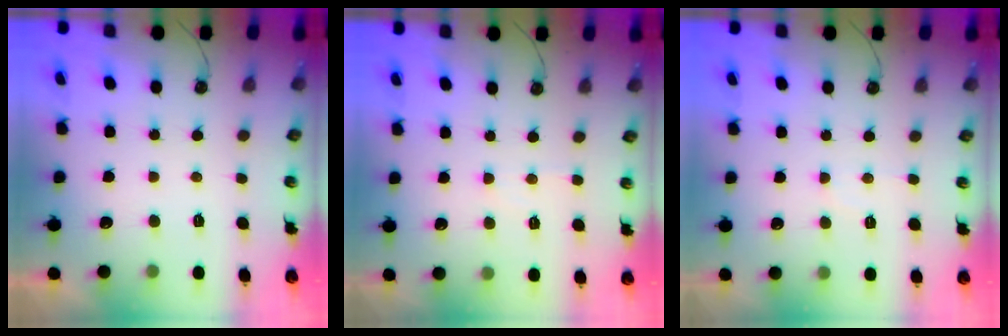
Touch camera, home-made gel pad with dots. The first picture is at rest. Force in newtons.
{"total": 4.7, "press": 4.7, "slide": 0.5}
{"total": 4.9, "press": 4.8, "slide": 0.9}